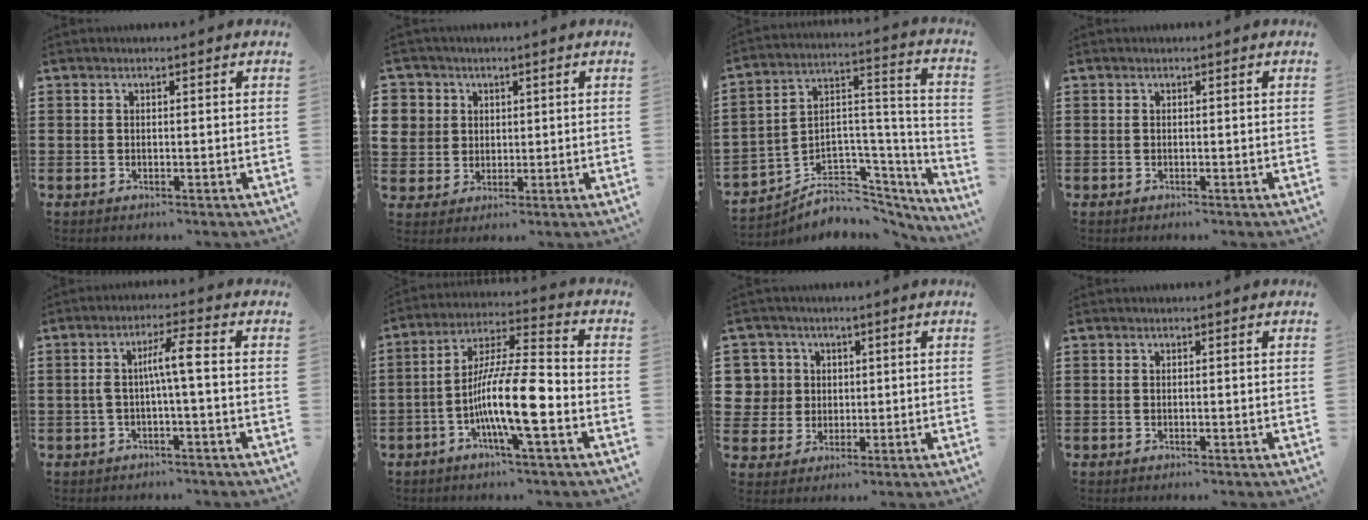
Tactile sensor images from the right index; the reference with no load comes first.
{"total": 5.0, "force": [1.5, 4.8, 0.3], "torque": [-0.030, 0.018, 0.028]}
{"total": 4.5, "force": [-2.5, 3.8, 0.5], "torque": [-0.022, -0.018, -0.041]}
{"total": 0.0}
{"total": 5.0, "force": [-0.3, 0.4, 5.0], "torque": [-0.096, 0.007, -0.011]}
{"total": 12.2, "force": [-3.9, 1.7, 11.4], "torque": [-0.224, -0.006, -0.075]}
{"total": 5.8, "force": [1.3, 5.7, 0.5], "torque": [-0.048, 0.014, 0.023]}
{"total": 0.0}